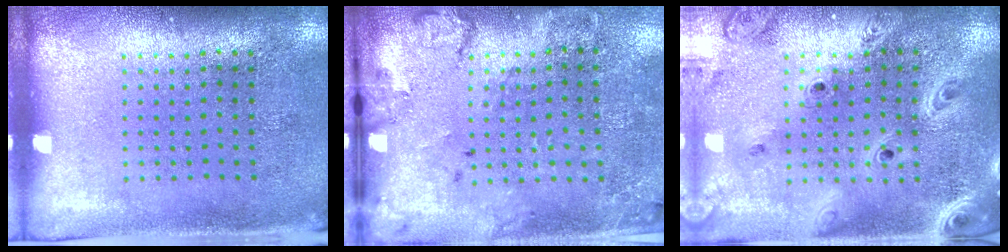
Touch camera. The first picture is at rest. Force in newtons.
{"total": 2.0, "press": 1.5, "slide": 1.2}
{"total": 3.0, "press": 2.5, "slide": 1.6}